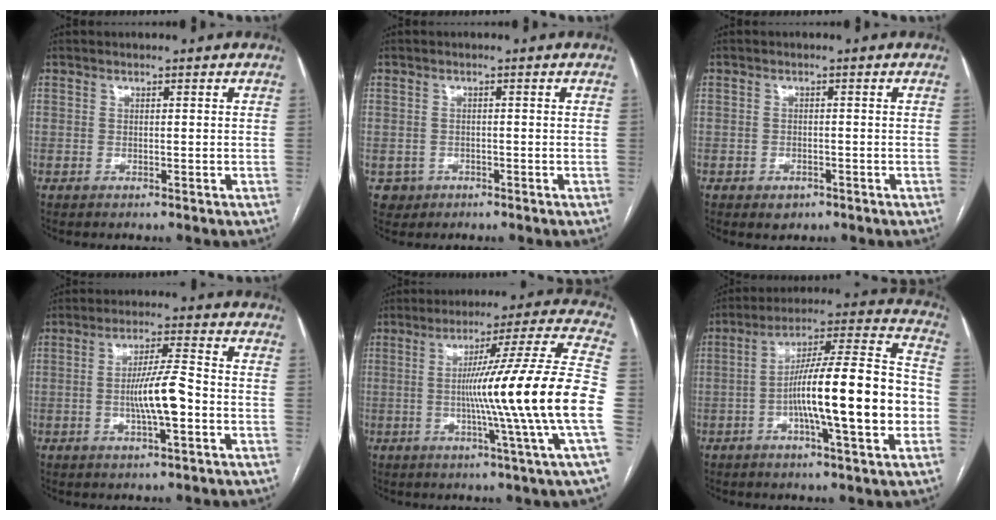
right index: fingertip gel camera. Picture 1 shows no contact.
{"total": 2.8, "force": [-1.1, 2.5, -0.1], "torque": [0.009, 0.010, -0.016]}
{"total": 2.1, "force": [-1.2, 1.5, 0.8], "torque": [-0.008, 0.003, -0.009]}
{"total": 7.8, "force": [-1.6, 0.8, 7.6], "torque": [-0.140, 0.004, -0.031]}
{"total": 20.7, "force": [-2.9, -3.1, 20.2], "torque": [-0.273, -0.006, -0.063]}
{"total": 18.8, "force": [-3.9, 1.7, 18.3], "torque": [-0.293, 0.016, -0.062]}